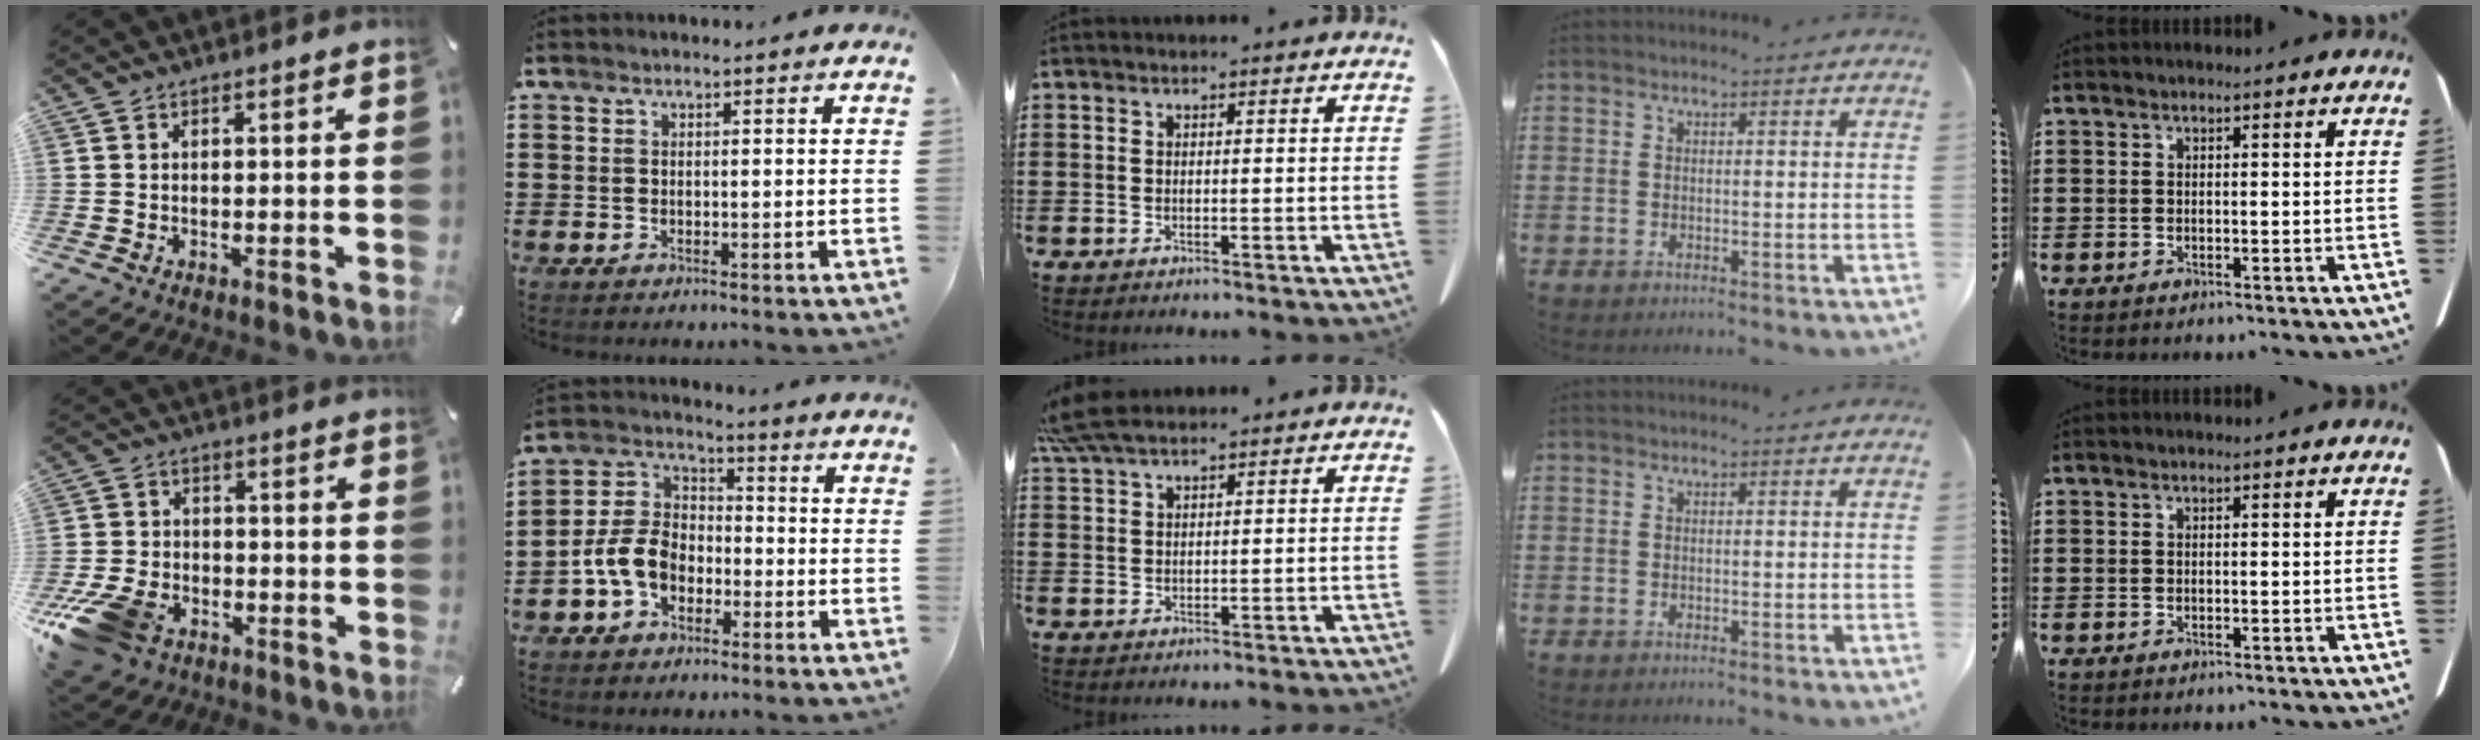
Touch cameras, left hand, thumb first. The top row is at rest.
{"thumb": {"total": 13.5, "force": [-7.4, 8.9, 7.0], "torque": [-0.144, 0.044, -0.130]}, "index": {"total": 7.6, "force": [-2.9, 5.3, 4.5], "torque": [-0.127, 0.005, -0.066]}, "middle": {"total": 4.8, "force": [3.9, 0.8, 2.6], "torque": [-0.062, -0.003, 0.075]}}